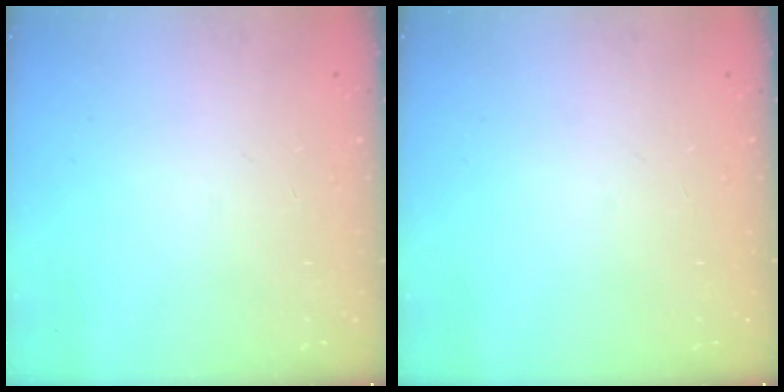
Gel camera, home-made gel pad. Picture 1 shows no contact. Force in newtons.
{"total": 0.0}